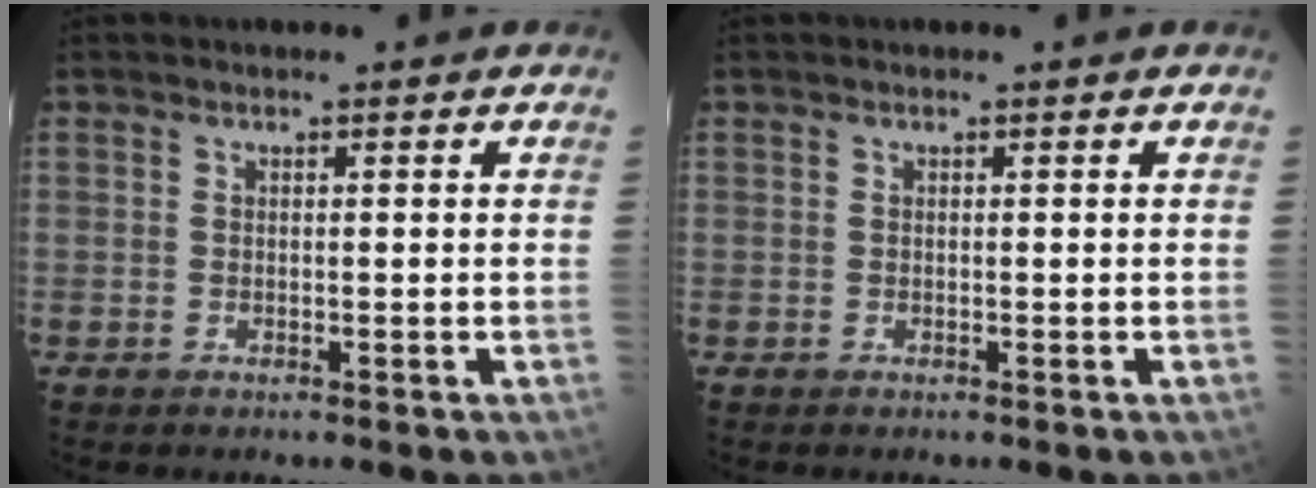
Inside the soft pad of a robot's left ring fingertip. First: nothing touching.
{"total": 0.0}